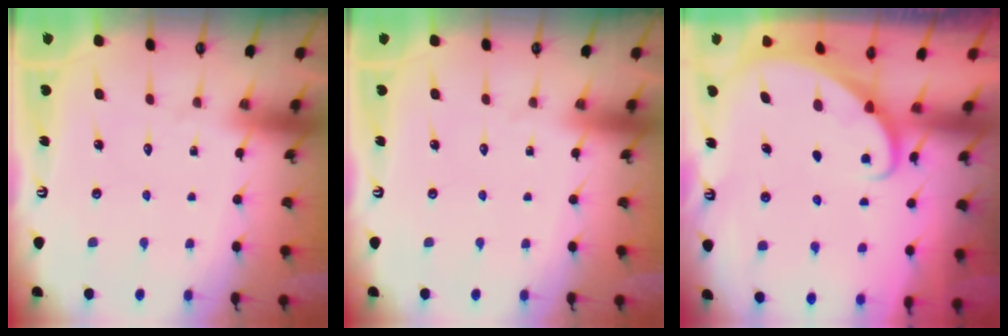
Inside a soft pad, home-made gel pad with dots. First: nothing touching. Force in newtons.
{"total": 0.0}
{"total": 1.7, "press": 1.7, "slide": 0.1}